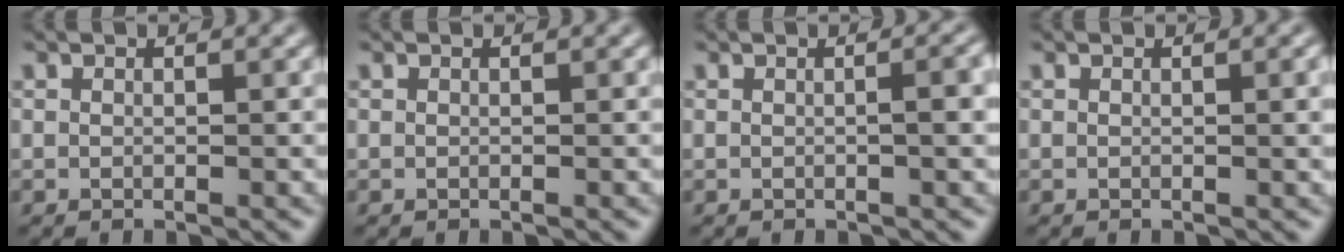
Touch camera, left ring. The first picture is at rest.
{"total": 0.0}
{"total": 2.3, "force": [0.0, 0.7, 2.2], "torque": [-0.024, 0.007, -0.001]}
{"total": 1.1, "force": [0.1, 0.3, 1.1], "torque": [-0.013, 0.002, 0.001]}